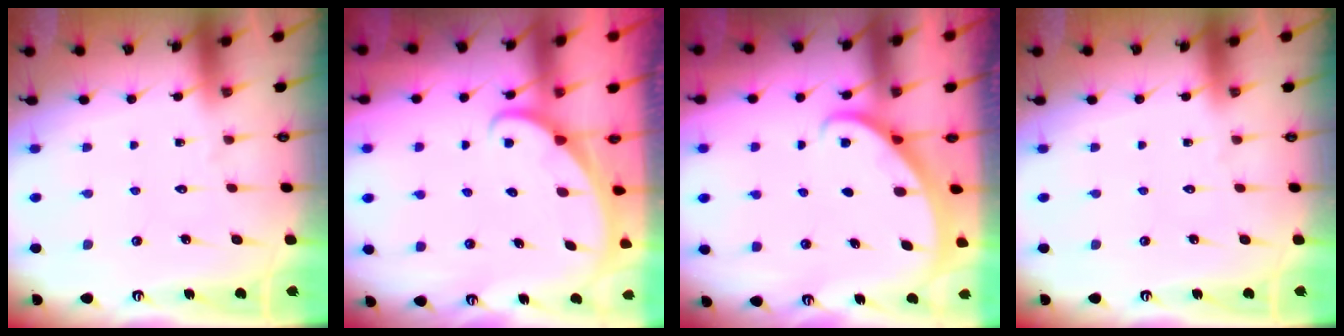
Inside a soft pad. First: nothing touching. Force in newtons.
{"total": 1.8, "press": 1.8, "slide": 0.1}
{"total": 1.5, "press": 1.5, "slide": 0.1}
{"total": 0.0}